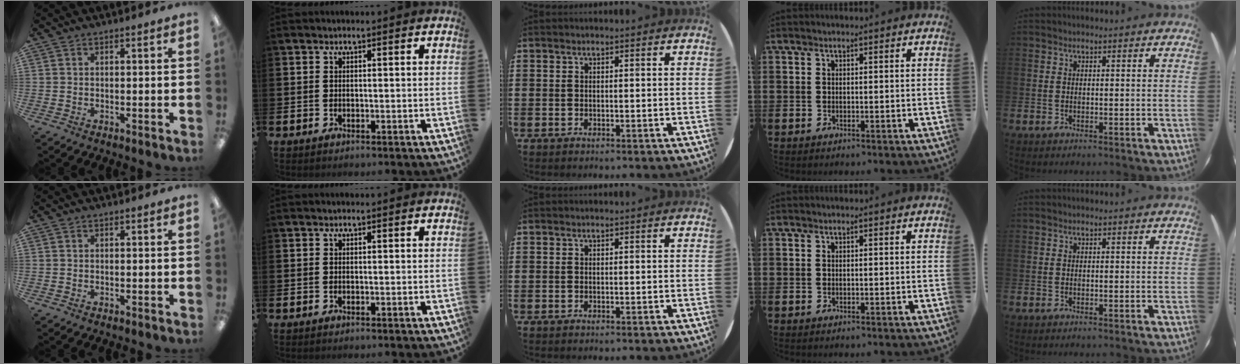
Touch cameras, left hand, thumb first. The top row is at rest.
{}